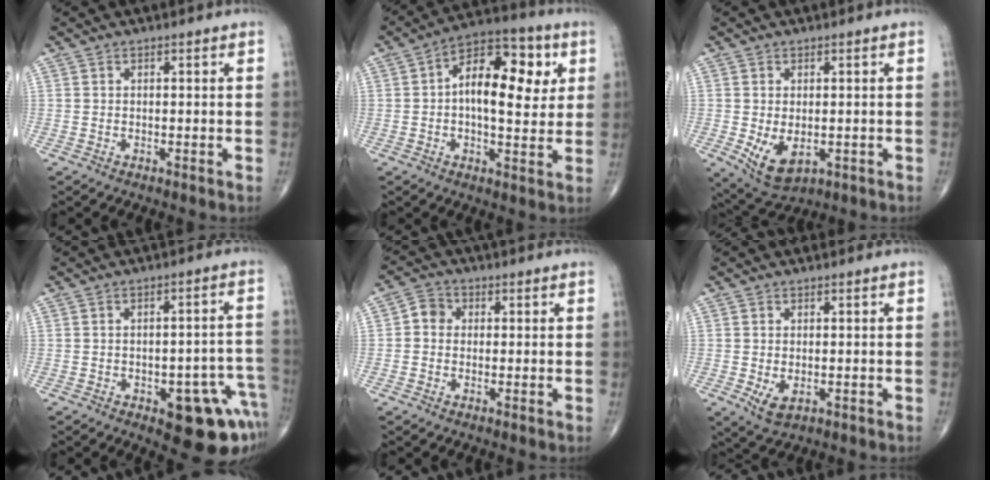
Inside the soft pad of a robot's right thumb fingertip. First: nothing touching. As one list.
[{"total": 15.3, "force": [2.6, 7.9, 12.9], "torque": [-0.166, 0.017, 0.032]}, {"total": 7.1, "force": [-1.4, 4.2, 5.6], "torque": [-0.092, -0.014, -0.008]}, {"total": 13.9, "force": [-6.1, 6.0, 10.9], "torque": [-0.077, 0.046, -0.062]}, {"total": 3.4, "force": [-0.1, 3.0, 1.6], "torque": [-0.013, 0.010, -0.012]}, {"total": 3.8, "force": [-0.9, 2.1, 3.0], "torque": [-0.053, -0.008, -0.007]}]